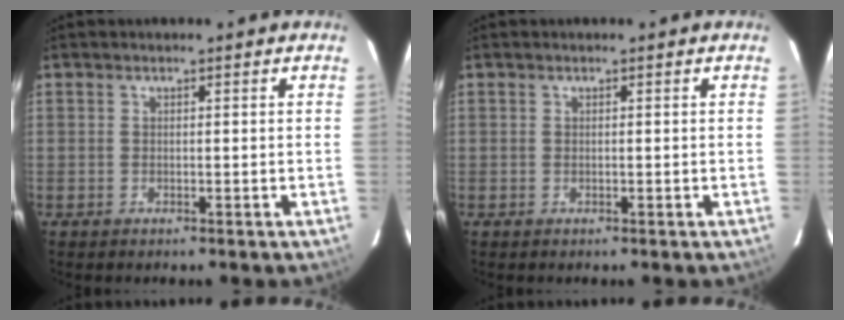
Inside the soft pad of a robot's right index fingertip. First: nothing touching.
{"total": 0.0}